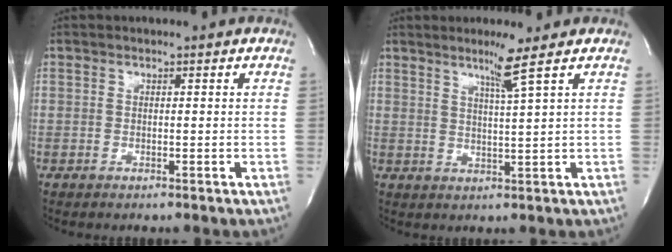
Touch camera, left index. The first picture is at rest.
{"total": 4.1, "force": [2.5, -1.5, 2.8], "torque": [-0.052, -0.014, 0.049]}